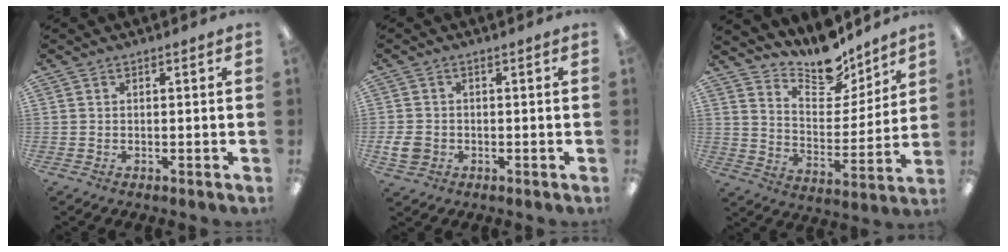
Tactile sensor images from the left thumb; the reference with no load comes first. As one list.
[{"total": 4.1, "force": [-0.6, 3.5, 2.1], "torque": [-0.041, -0.001, -0.013]}, {"total": 12.9, "force": [11.6, 4.5, 3.5], "torque": [-0.063, -0.096, 0.208]}]